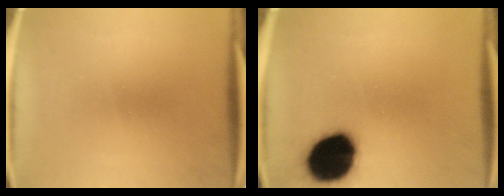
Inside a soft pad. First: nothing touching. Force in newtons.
{"total": 18.6}